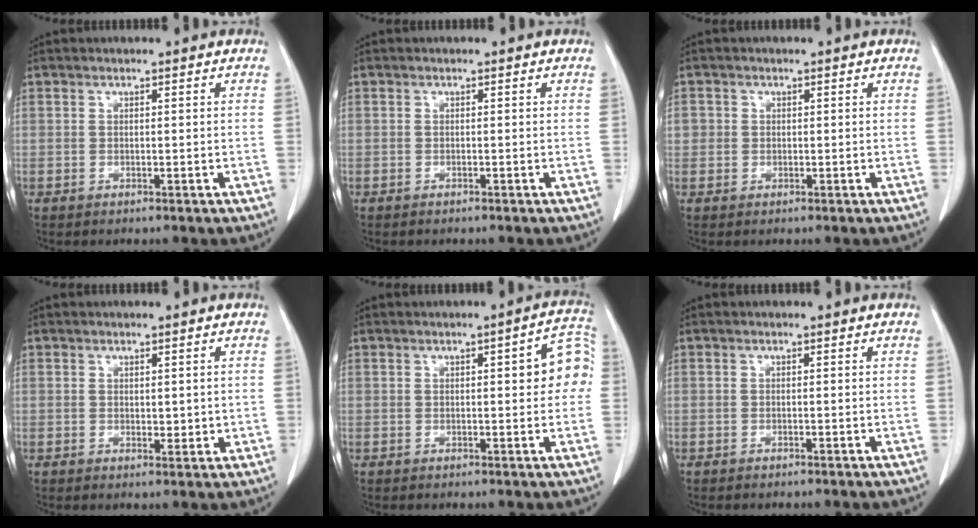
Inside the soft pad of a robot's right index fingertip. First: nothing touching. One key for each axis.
{"total": 0.0}
{"total": 1.7, "fx": 0.2, "fy": 1.6, "fz": 0.2, "tx": 0.007, "ty": 0.003, "tz": 0.001}
{"total": 2.0, "fx": 0.3, "fy": 1.2, "fz": 1.6, "tx": -0.018, "ty": -0.005, "tz": 0.008}
{"total": 6.7, "fx": 0.9, "fy": 1.8, "fz": 6.4, "tx": -0.070, "ty": 0.023, "tz": 0.004}
{"total": 0.0}